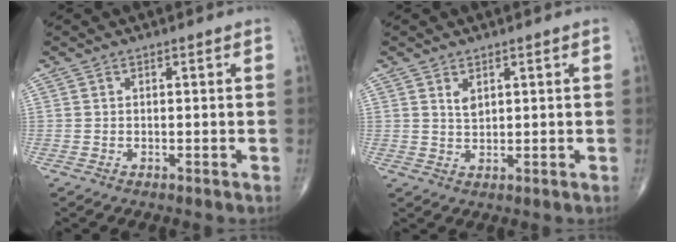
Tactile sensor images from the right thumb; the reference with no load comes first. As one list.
[{"total": 2.2, "force": [1.2, 1.2, 1.5], "torque": [-0.022, -0.008, 0.026]}]